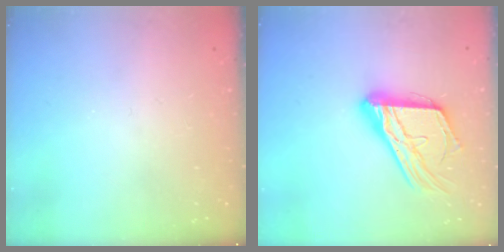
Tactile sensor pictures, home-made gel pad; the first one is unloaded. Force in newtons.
{"total": 17.9, "press": 17.8, "slide": 1.5}